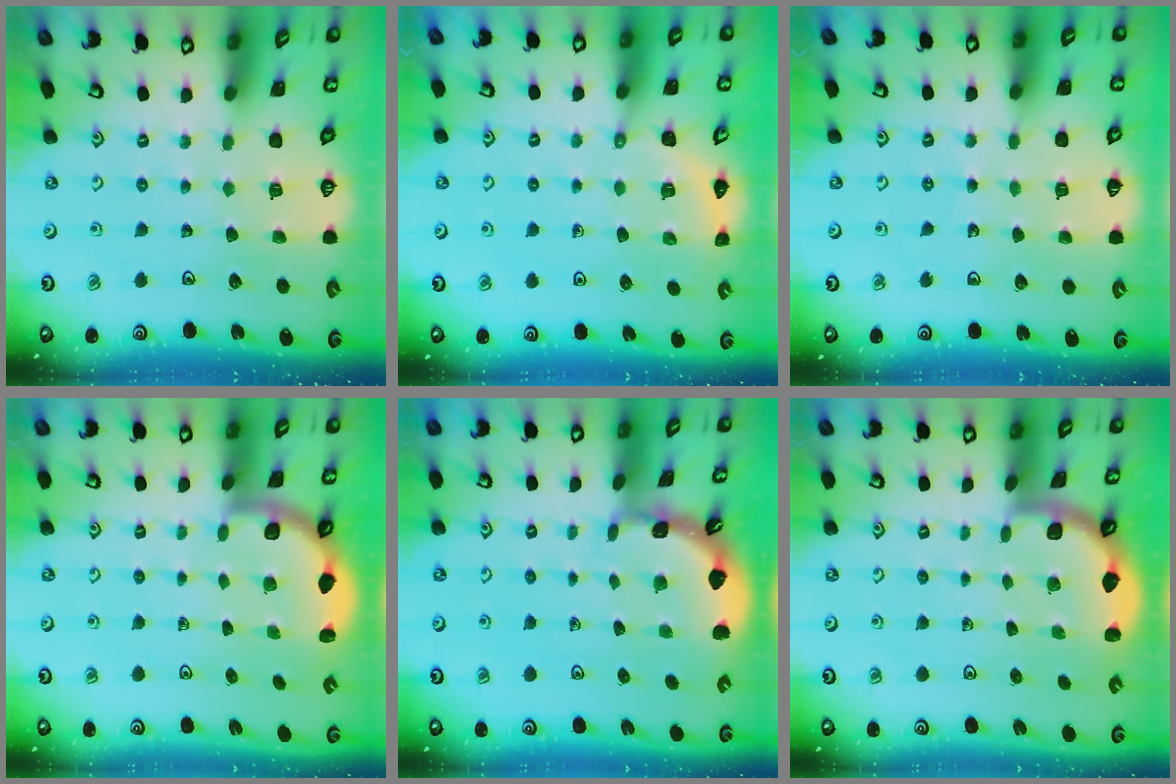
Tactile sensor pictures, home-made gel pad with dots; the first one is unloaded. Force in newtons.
{"total": 5.3, "press": 4.9, "slide": 1.9}
{"total": 2.9, "press": 2.6, "slide": 1.1}
{"total": 2.6, "press": 2.6, "slide": 0.3}
{"total": 1.6, "press": 1.6, "slide": 0.1}
{"total": 1.6, "press": 1.6, "slide": 0.1}